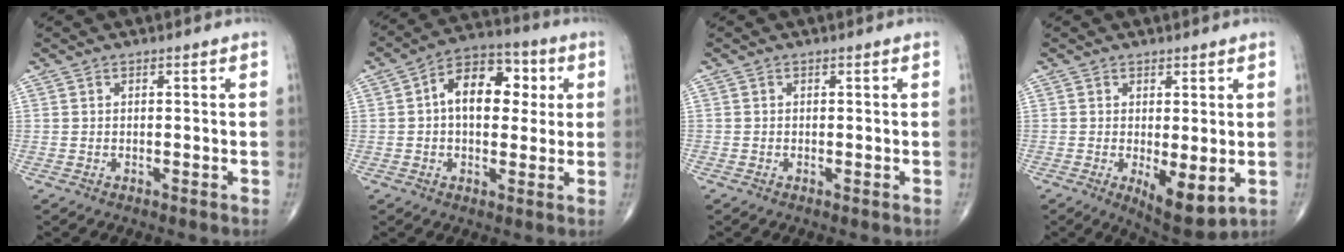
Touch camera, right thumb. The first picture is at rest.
{"total": 12.6, "force": [2.2, 8.0, 9.6], "torque": [-0.114, 0.022, 0.024]}
{"total": 0.0}
{"total": 7.3, "force": [-1.3, 2.8, 6.6], "torque": [-0.096, -0.023, -0.011]}